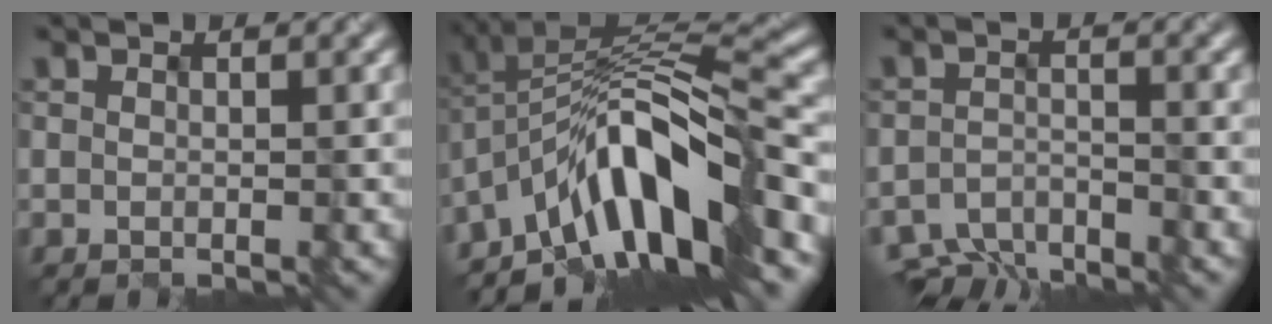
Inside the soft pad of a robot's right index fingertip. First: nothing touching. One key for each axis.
{"total": 9.8, "fx": -5.5, "fy": 2.6, "fz": 7.7, "tx": -0.114, "ty": 0.020, "tz": -0.104}
{"total": 4.1, "fx": -4.0, "fy": 0.7, "fz": 0.4, "tx": -0.011, "ty": -0.009, "tz": -0.068}